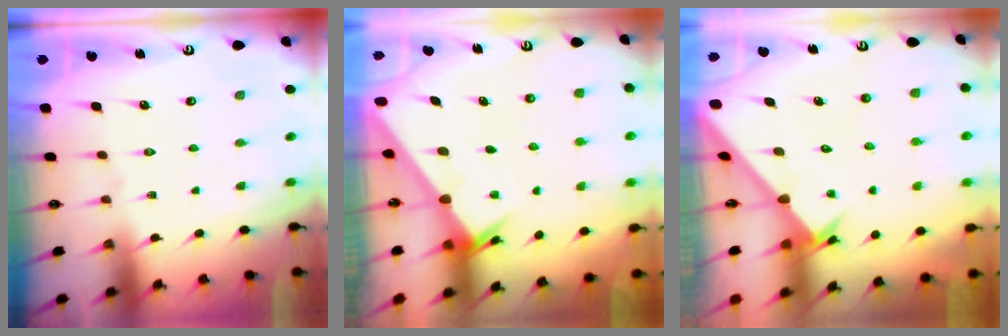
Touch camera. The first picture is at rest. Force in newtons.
{"total": 1.9, "press": 1.9, "slide": 0.0}
{"total": 2.6, "press": 2.6, "slide": 0.2}